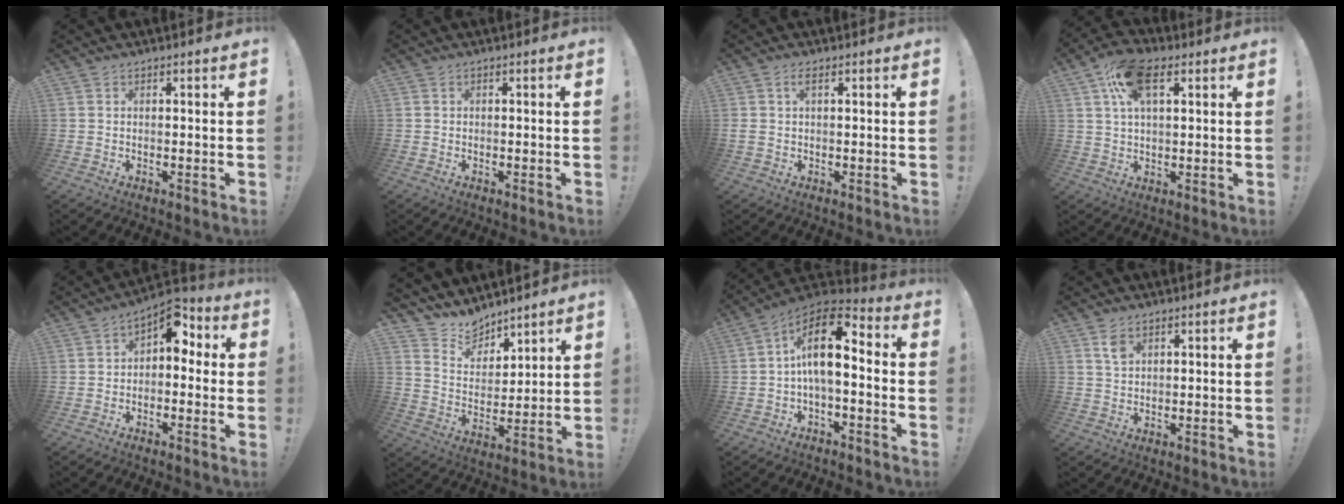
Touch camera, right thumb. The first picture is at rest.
{"total": 0.0}
{"total": 2.6, "force": [0.9, 1.3, 2.1], "torque": [-0.037, 0.002, 0.014]}
{"total": 12.0, "force": [5.0, 6.3, 8.8], "torque": [-0.149, 0.007, 0.093]}
{"total": 7.8, "force": [1.9, 5.0, 5.6], "torque": [-0.069, -0.009, 0.037]}
{"total": 9.0, "force": [8.2, 3.7, 0.3], "torque": [-0.023, -0.084, 0.159]}
{"total": 13.9, "force": [1.4, 6.2, 12.3], "torque": [-0.220, 0.002, 0.024]}
{"total": 3.7, "force": [2.0, 2.1, 2.4], "torque": [-0.039, -0.005, 0.037]}